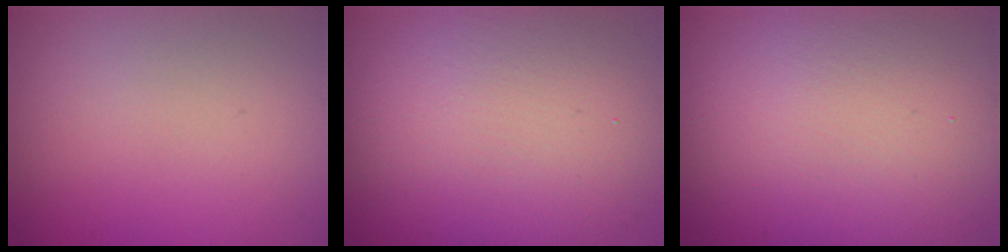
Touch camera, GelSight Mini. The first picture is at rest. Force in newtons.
{"total": 12.3, "press": 12.2, "slide": 1.1}
{"total": 16.6, "press": 16.6, "slide": 0.4}